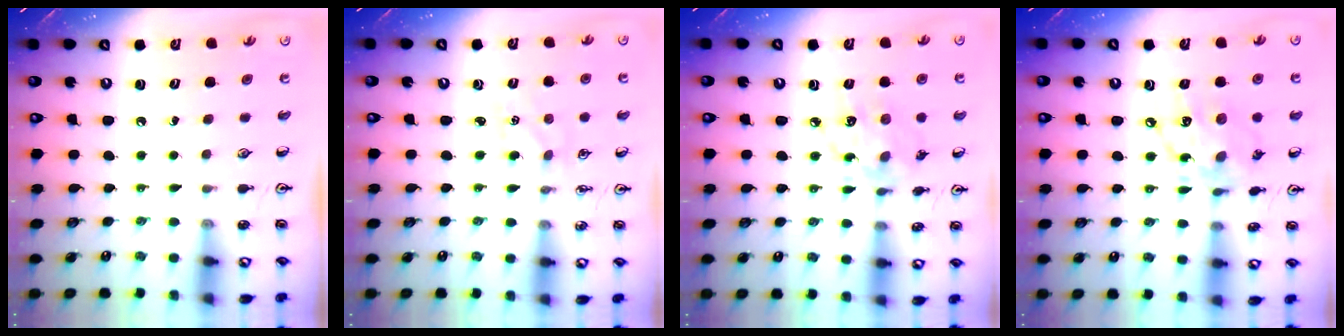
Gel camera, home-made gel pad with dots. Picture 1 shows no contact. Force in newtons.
{"total": 2.1, "press": 2.1, "slide": 0.3}
{"total": 11.2, "press": 11.2, "slide": 0.7}
{"total": 11.7, "press": 11.7, "slide": 0.7}